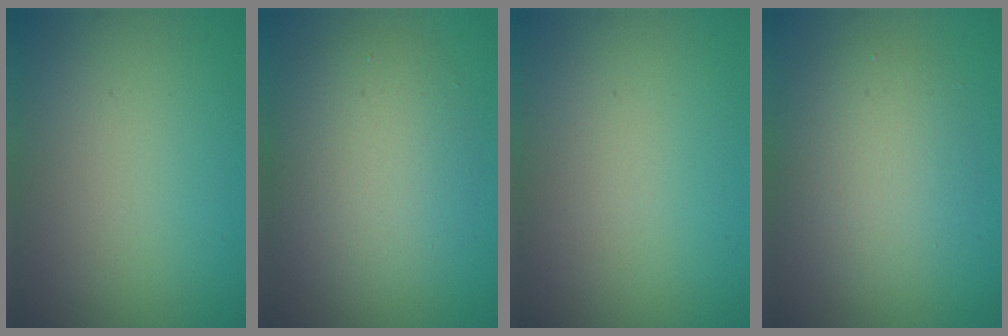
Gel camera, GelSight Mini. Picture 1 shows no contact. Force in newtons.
{"total": 5.9, "press": 5.9, "slide": 0.2}
{"total": 0.0}
{"total": 4.5, "press": 4.5, "slide": 0.4}